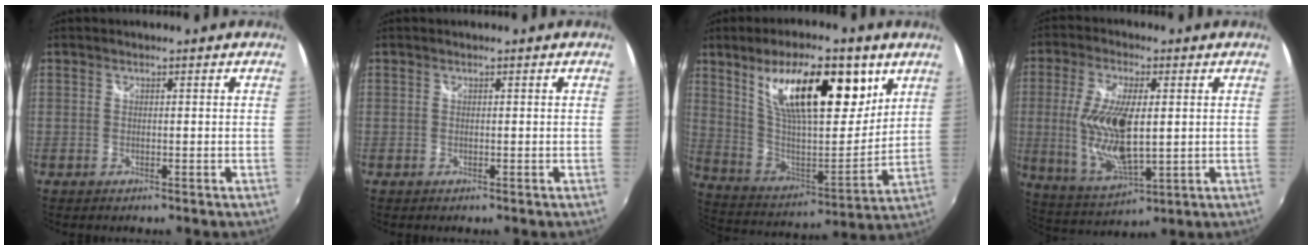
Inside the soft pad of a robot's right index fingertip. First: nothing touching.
{"total": 0.0}
{"total": 22.8, "force": [11.3, 8.6, 17.9], "torque": [-0.299, 0.006, 0.201]}
{"total": 14.3, "force": [0.3, 5.6, 13.1], "torque": [-0.260, -0.013, 0.017]}